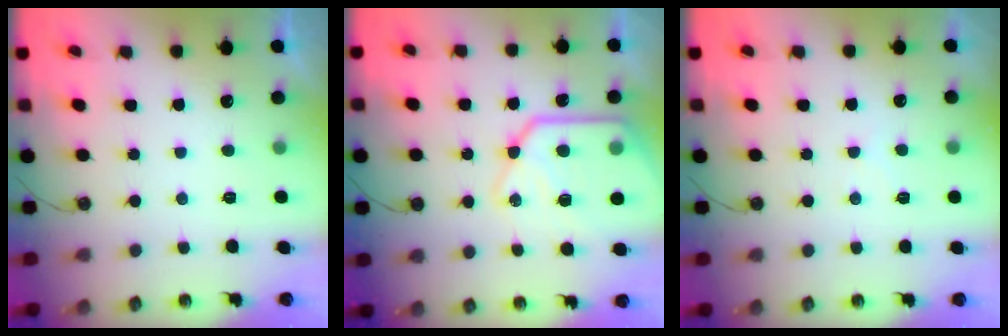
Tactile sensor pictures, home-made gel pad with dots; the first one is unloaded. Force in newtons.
{"total": 19.7, "press": 19.6, "slide": 2.2}
{"total": 5.4, "press": 5.4, "slide": 0.7}